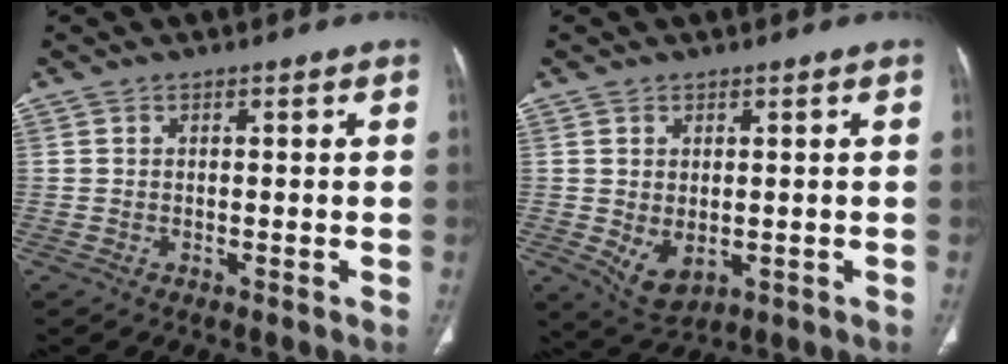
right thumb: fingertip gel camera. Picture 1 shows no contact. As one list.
[{"total": 5.3, "force": [-0.7, 3.5, 4.0], "torque": [-0.064, -0.010, 0.008]}]